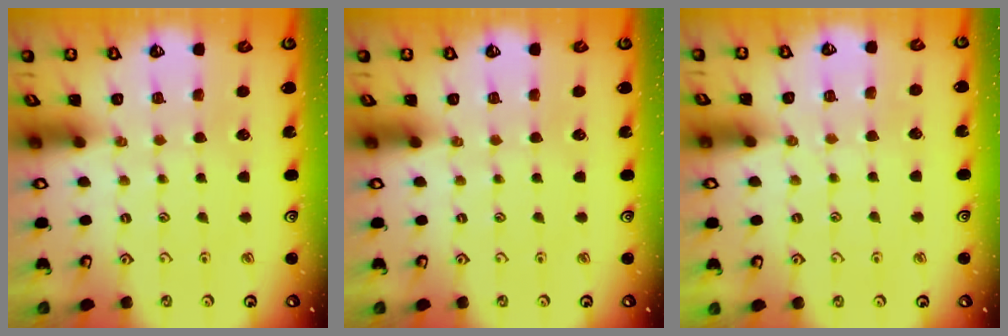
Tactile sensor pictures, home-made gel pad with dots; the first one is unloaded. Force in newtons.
{"total": 0.0}
{"total": 2.9, "press": 2.9, "slide": 0.5}